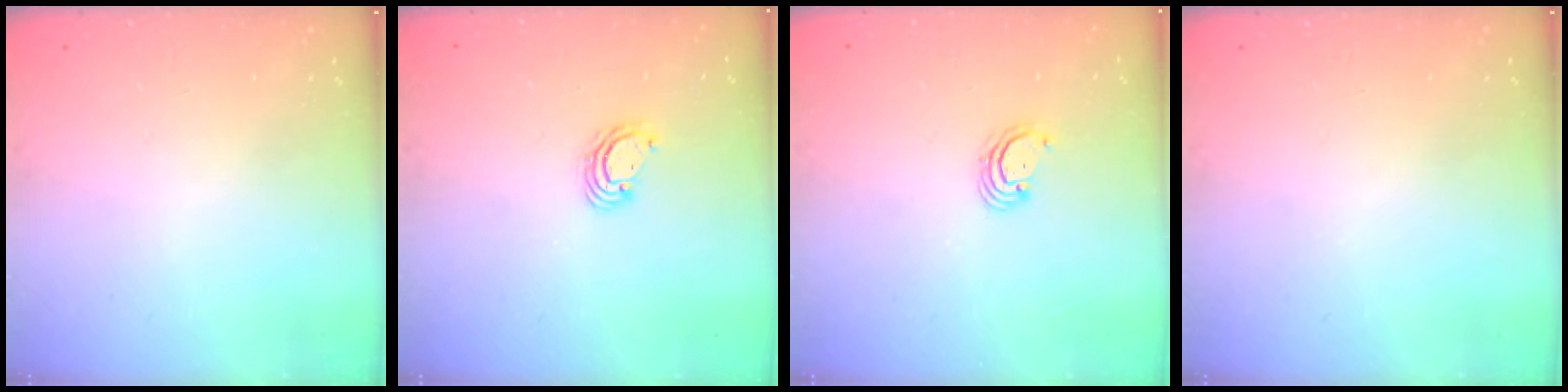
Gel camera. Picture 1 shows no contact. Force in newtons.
{"total": 3.8, "press": 3.8, "slide": 0.2}
{"total": 2.6, "press": 2.6, "slide": 0.3}
{"total": 0.0}